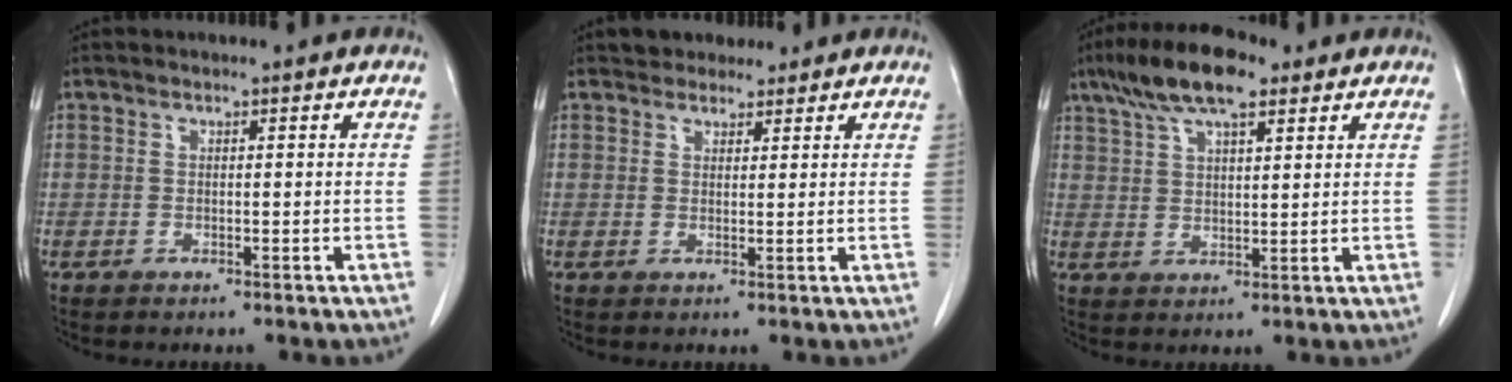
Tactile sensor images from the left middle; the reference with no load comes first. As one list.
[{"total": 3.4, "force": [2.9, 1.7, 0.2], "torque": [0.006, 0.011, 0.044]}, {"total": 10.1, "force": [6.7, 2.9, 7.0], "torque": [-0.130, 0.020, 0.116]}]